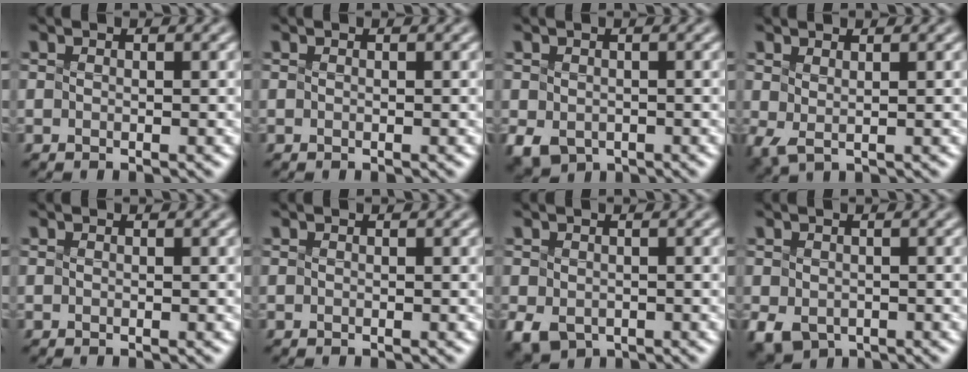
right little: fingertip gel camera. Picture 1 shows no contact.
{"total": 0.0}
{"total": 2.7, "force": [-0.9, 2.1, 1.4], "torque": [-0.030, -0.012, -0.016]}
{"total": 1.7, "force": [0.7, 0.6, 1.4], "torque": [-0.037, -0.002, 0.015]}
{"total": 0.0}
{"total": 0.0}
{"total": 2.9, "force": [-1.1, 2.1, 1.6], "torque": [-0.034, -0.013, -0.019]}
{"total": 2.9, "force": [-1.1, 2.2, 1.6], "torque": [-0.033, -0.013, -0.019]}